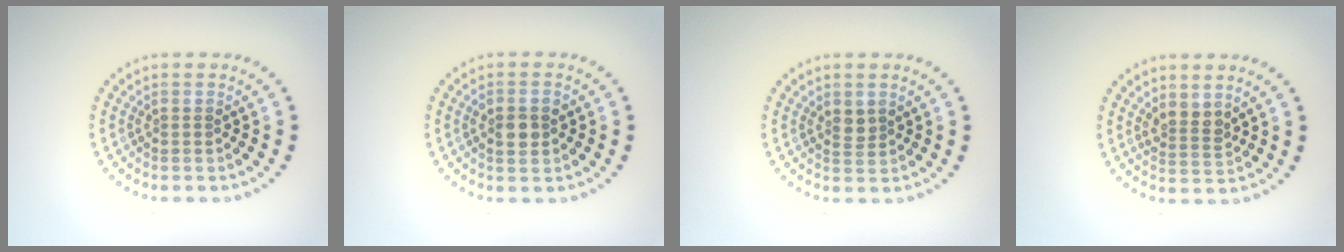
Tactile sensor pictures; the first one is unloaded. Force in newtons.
{"total": 2.6, "press": 2.6, "slide": 0.2}
{"total": 1.3, "press": 1.1, "slide": 0.7}
{"total": 2.0, "press": 1.7, "slide": 1.1}